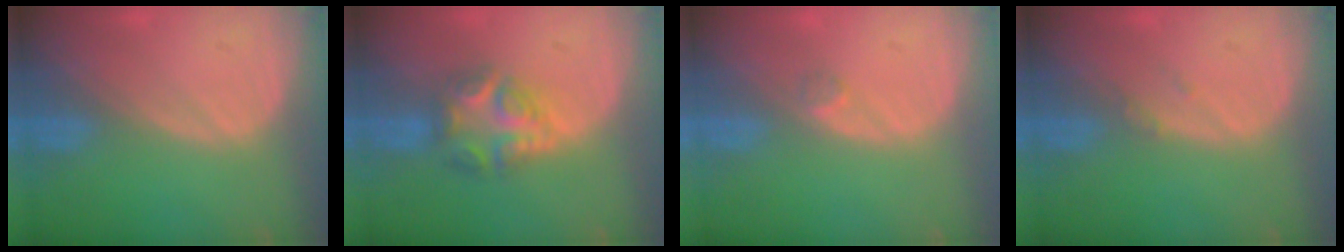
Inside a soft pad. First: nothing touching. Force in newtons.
{"total": 6.3, "press": 6.2, "slide": 1.5}
{"total": 1.2, "press": 1.0, "slide": 0.7}
{"total": 0.8, "press": 0.8, "slide": 0.1}